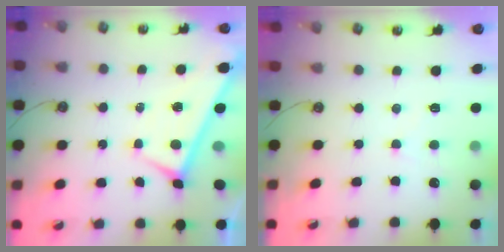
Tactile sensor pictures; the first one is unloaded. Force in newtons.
{"total": 1.9, "press": 1.8, "slide": 0.3}